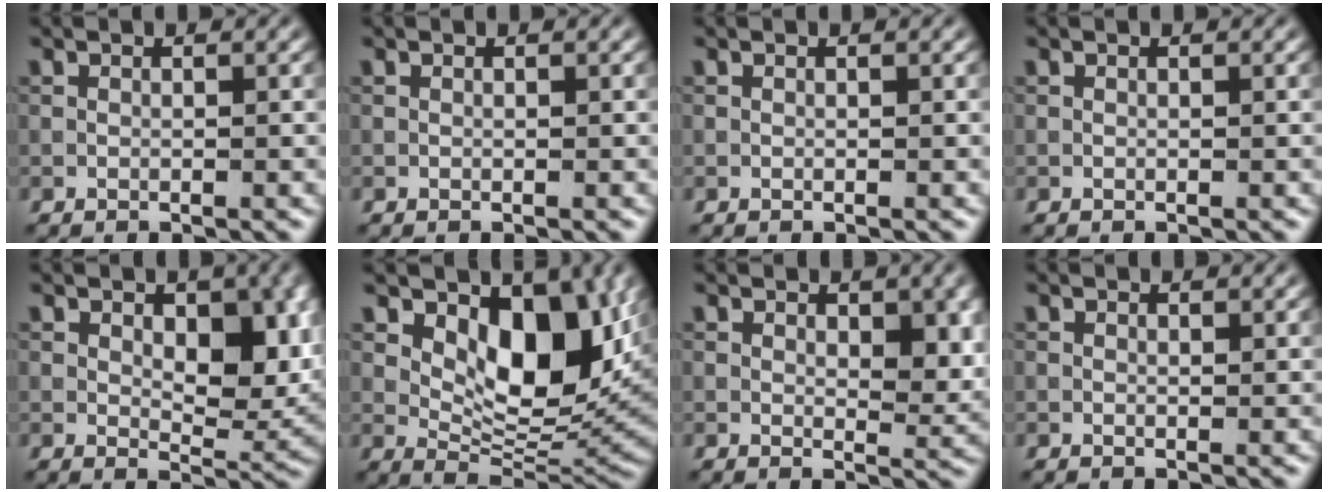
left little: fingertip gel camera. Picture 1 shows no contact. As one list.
[{"total": 0.0}, {"total": 0.0}, {"total": 0.0}, {"total": 7.9, "force": [1.4, 4.5, 6.3], "torque": [-0.086, -0.005, 0.027]}, {"total": 9.5, "force": [3.4, 5.3, 7.2], "torque": [-0.104, -0.015, 0.061]}, {"total": 4.3, "force": [1.2, 2.5, 3.3], "torque": [-0.040, -0.006, 0.025]}, {"total": 0.5, "force": [0.5, 0.2, 0.0], "torque": [0.001, 0.002, 0.011]}]